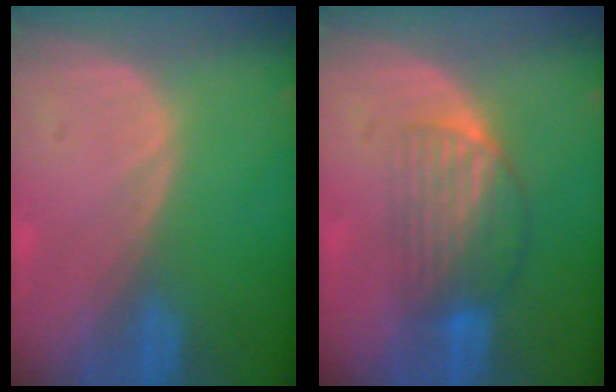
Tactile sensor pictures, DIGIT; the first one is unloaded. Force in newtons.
{"total": 6.9, "press": 6.1, "slide": 3.2}